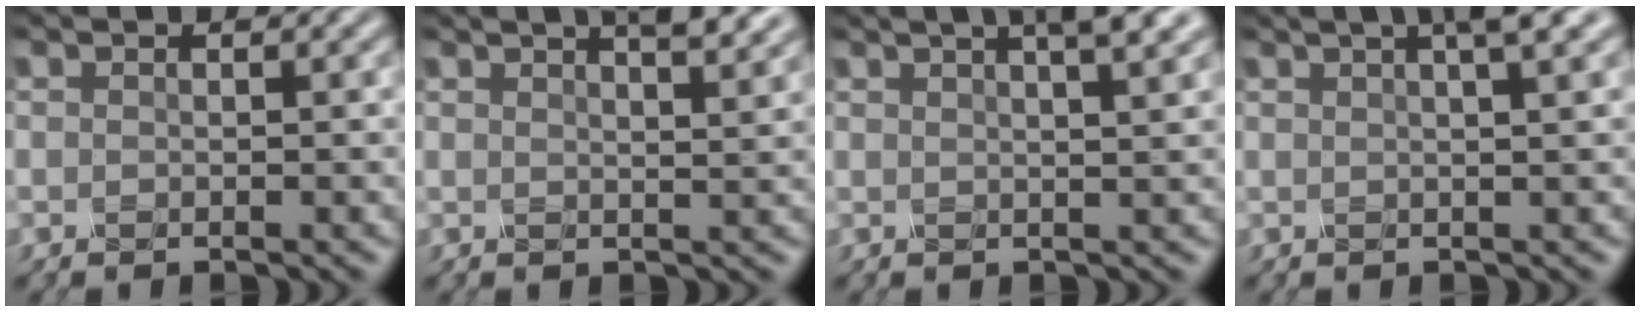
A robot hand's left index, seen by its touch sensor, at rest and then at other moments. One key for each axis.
{"total": 5.5, "fx": 3.7, "fy": 1.7, "fz": 3.6, "tx": -0.023, "ty": 0.027, "tz": 0.022}
{"total": 6.6, "fx": 3.9, "fy": 2.1, "fz": 4.8, "tx": -0.036, "ty": 0.035, "tz": 0.021}
{"total": 4.4, "fx": 2.5, "fy": 0.8, "fz": 3.6, "tx": -0.038, "ty": 0.017, "tz": 0.024}